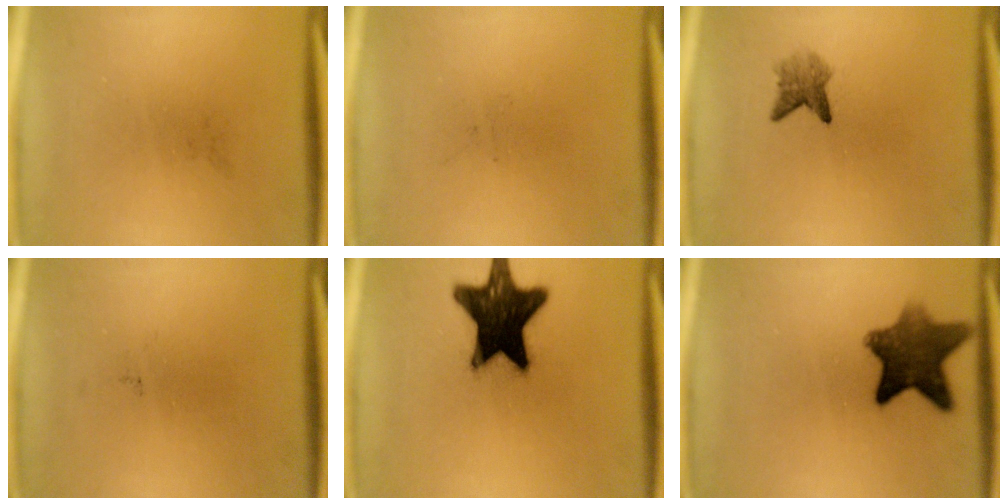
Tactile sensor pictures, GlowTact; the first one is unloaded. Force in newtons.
{"total": 0.0}
{"total": 2.6}
{"total": 0.0}
{"total": 18.9}
{"total": 9.8}